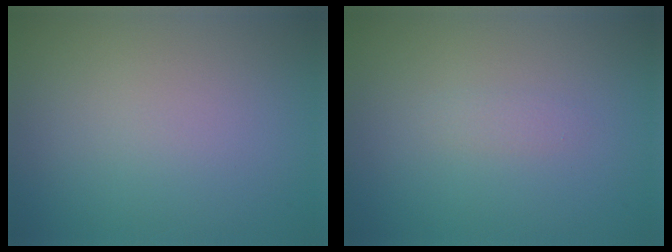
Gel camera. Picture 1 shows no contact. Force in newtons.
{"total": 0.7, "press": 0.7, "slide": 0.1}